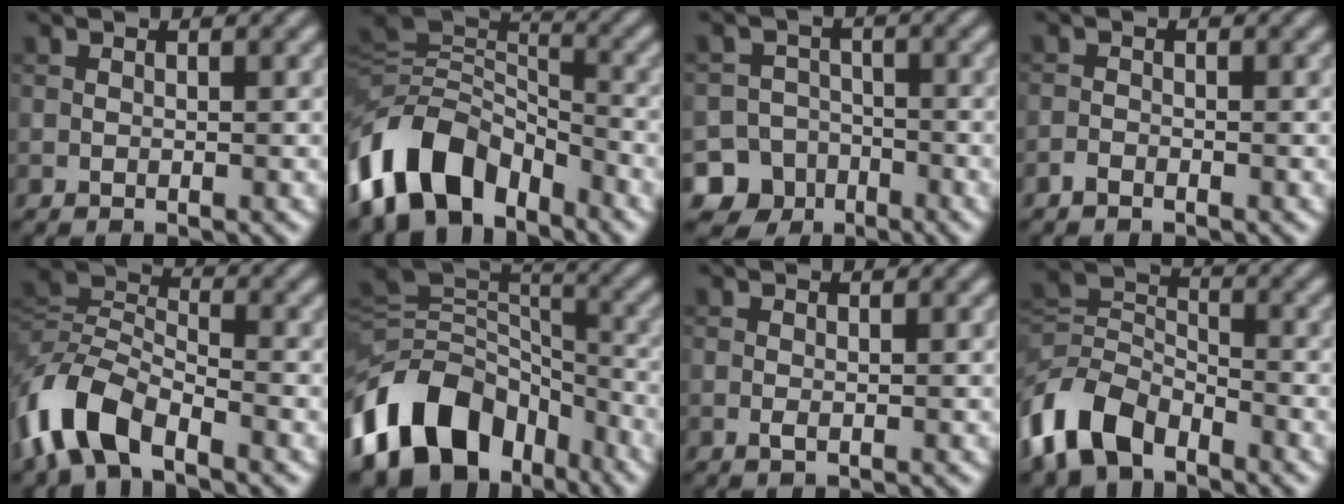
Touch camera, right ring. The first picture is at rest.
{"total": 10.4, "force": [-5.8, 6.3, 5.9], "torque": [-0.103, 0.008, -0.121]}
{"total": 8.3, "force": [-5.3, 6.4, 1.0], "torque": [-0.005, -0.025, -0.105]}
{"total": 0.8, "force": [-0.7, 0.3, 0.3], "torque": [-0.005, 0.000, -0.016]}
{"total": 7.2, "force": [-4.3, 3.6, 4.5], "torque": [-0.091, 0.000, -0.101]}
{"total": 13.0, "force": [-6.6, 8.6, 7.2], "torque": [-0.141, 0.015, -0.127]}
{"total": 0.5, "force": [0.0, 0.2, 0.5], "torque": [-0.012, -0.002, 0.000]}
{"total": 7.1, "force": [-4.7, 4.0, 3.6], "torque": [-0.079, -0.002, -0.106]}